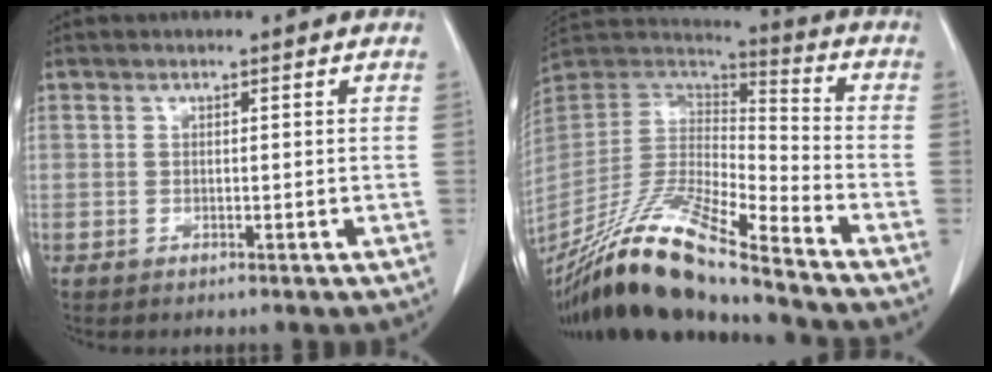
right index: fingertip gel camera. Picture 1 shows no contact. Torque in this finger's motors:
{"motor_torque": [0.32, -0.31, 0.27, 0.09]}